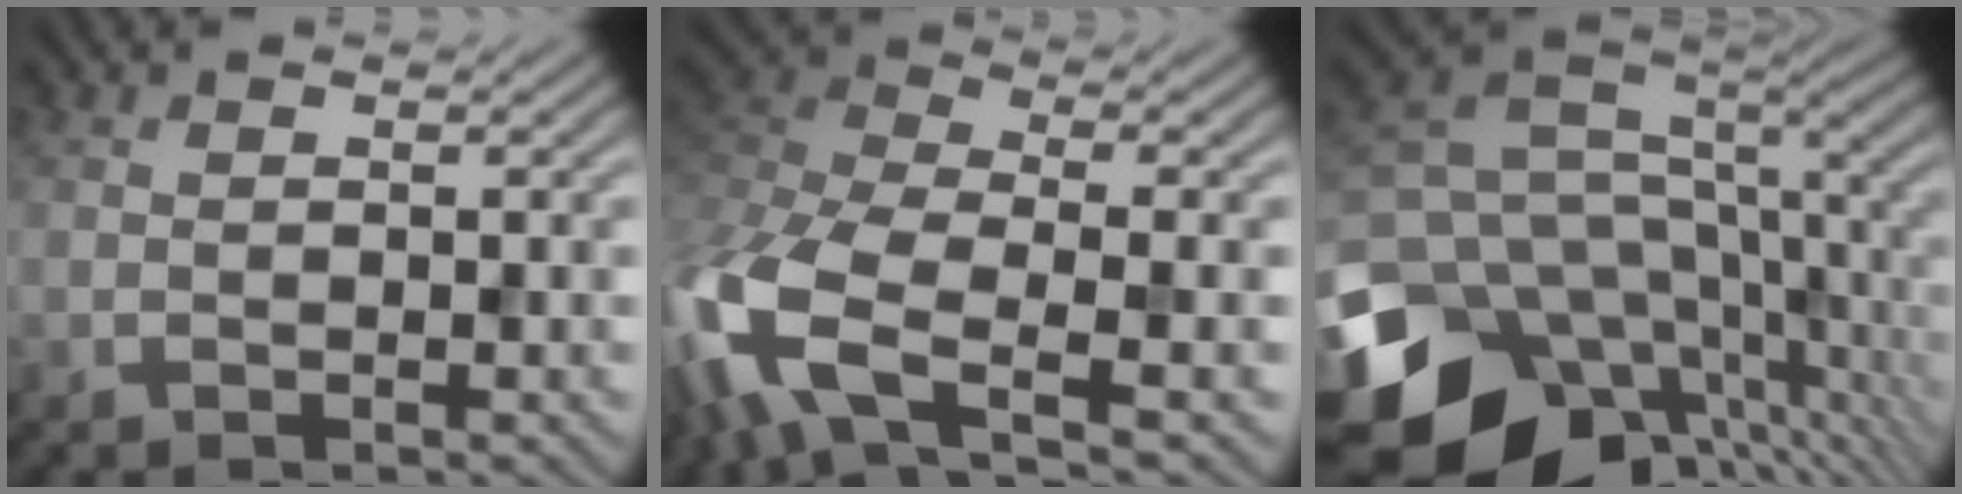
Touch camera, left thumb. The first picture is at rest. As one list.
[{"total": 12.0, "force": [-5.3, 5.2, 9.4], "torque": [-0.236, -0.012, -0.122]}, {"total": 16.5, "force": [-5.6, 11.7, 10.2], "torque": [-0.247, -0.048, -0.068]}]